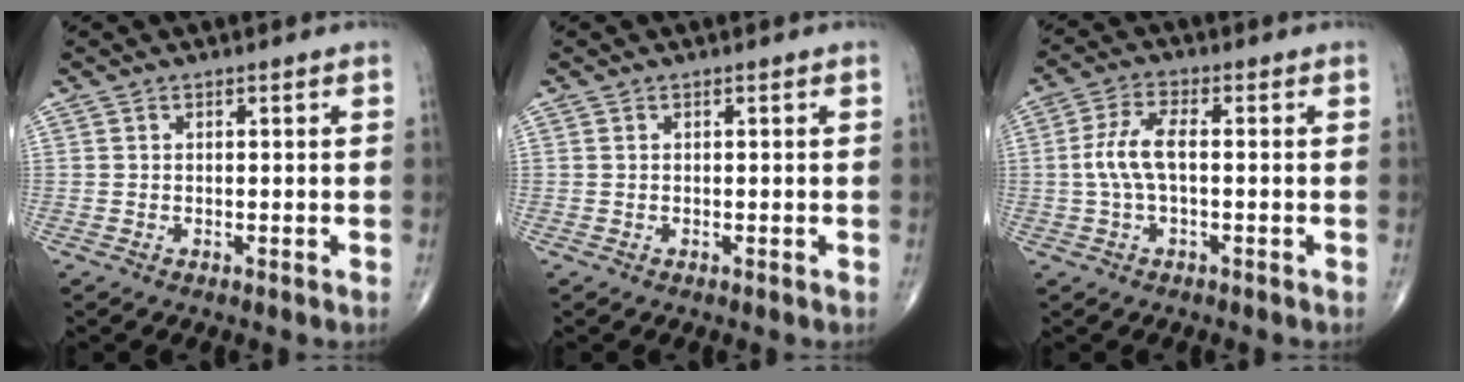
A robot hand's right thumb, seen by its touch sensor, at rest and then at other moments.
{"total": 0.0}
{"total": 6.4, "force": [-0.2, 2.5, 5.8], "torque": [-0.137, 0.017, -0.009]}